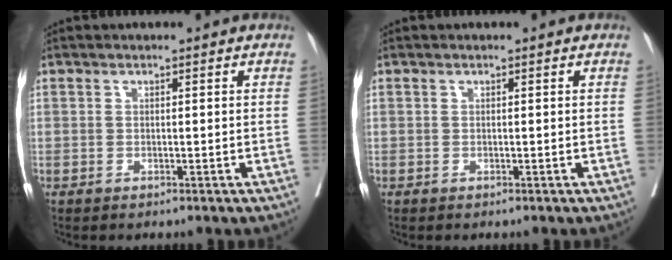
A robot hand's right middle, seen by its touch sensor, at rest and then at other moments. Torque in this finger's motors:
{"motor_torque": [0.00, 0.00, 0.00, 0.00]}